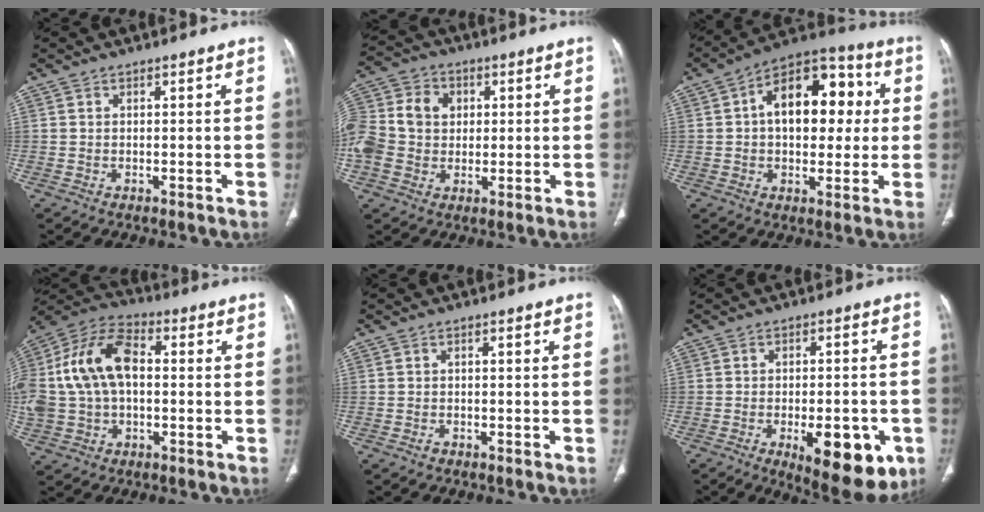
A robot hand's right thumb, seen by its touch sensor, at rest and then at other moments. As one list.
[{"total": 17.3, "force": [1.5, 14.1, 9.8], "torque": [-0.221, 0.035, 0.031]}, {"total": 17.5, "force": [2.7, 10.7, 13.6], "torque": [-0.162, 0.031, 0.034]}, {"total": 18.6, "force": [1.4, 11.8, 14.3], "torque": [-0.302, 0.035, 0.022]}, {"total": 0.7, "force": [-0.5, 0.4, 0.2], "torque": [-0.004, 0.001, -0.009]}, {"total": 14.5, "force": [-5.5, 6.0, 12.0], "torque": [-0.138, 0.008, -0.062]}]